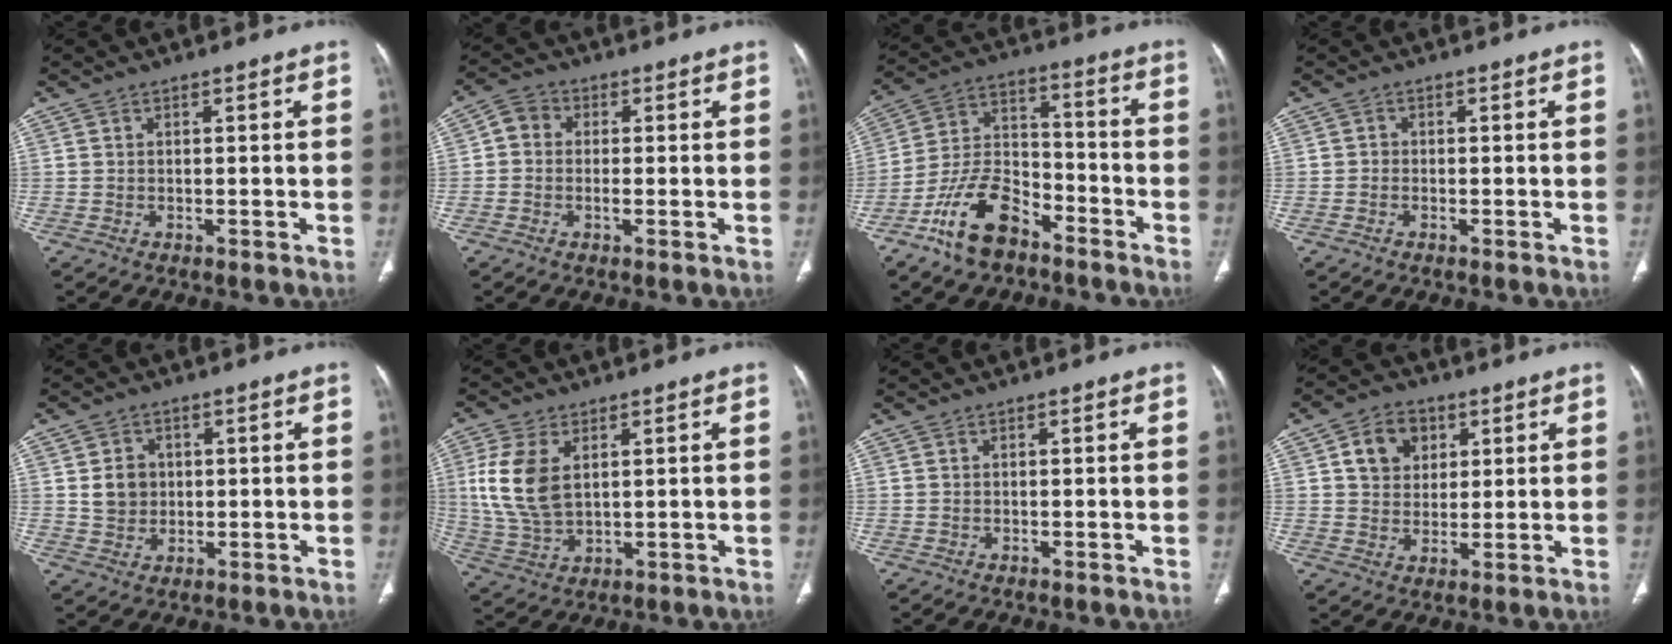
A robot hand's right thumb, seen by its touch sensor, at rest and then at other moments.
{"total": 4.7, "force": [-0.1, 3.7, 2.9], "torque": [-0.041, 0.009, -0.017]}
{"total": 13.7, "force": [-8.8, 7.2, 7.6], "torque": [-0.133, 0.066, -0.170]}
{"total": 1.0, "force": [-0.5, 0.7, 0.3], "torque": [-0.002, 0.003, -0.016]}
{"total": 5.2, "force": [0.6, 4.6, 2.2], "torque": [-0.014, -0.001, 0.015]}
{"total": 10.8, "force": [2.6, 6.3, 8.3], "torque": [-0.176, -0.009, 0.059]}
{"total": 0.0}
{"total": 8.4, "force": [2.9, 6.8, 4.1], "torque": [-0.031, -0.007, 0.048]}